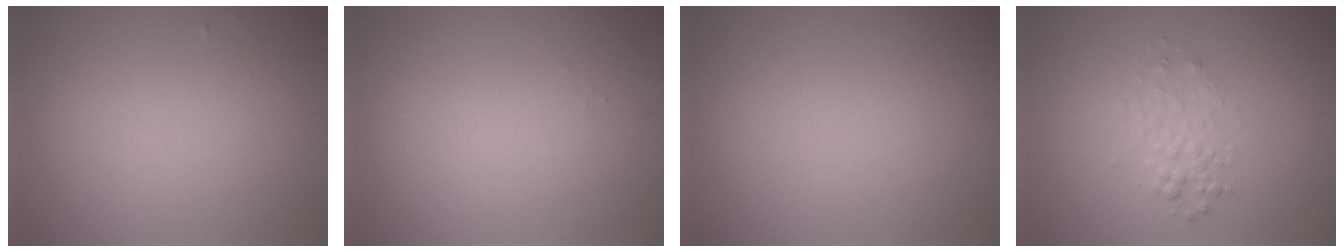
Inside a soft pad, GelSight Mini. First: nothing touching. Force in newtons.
{"total": 0.0}
{"total": 0.0}
{"total": 1.9, "press": 1.9, "slide": 0.1}